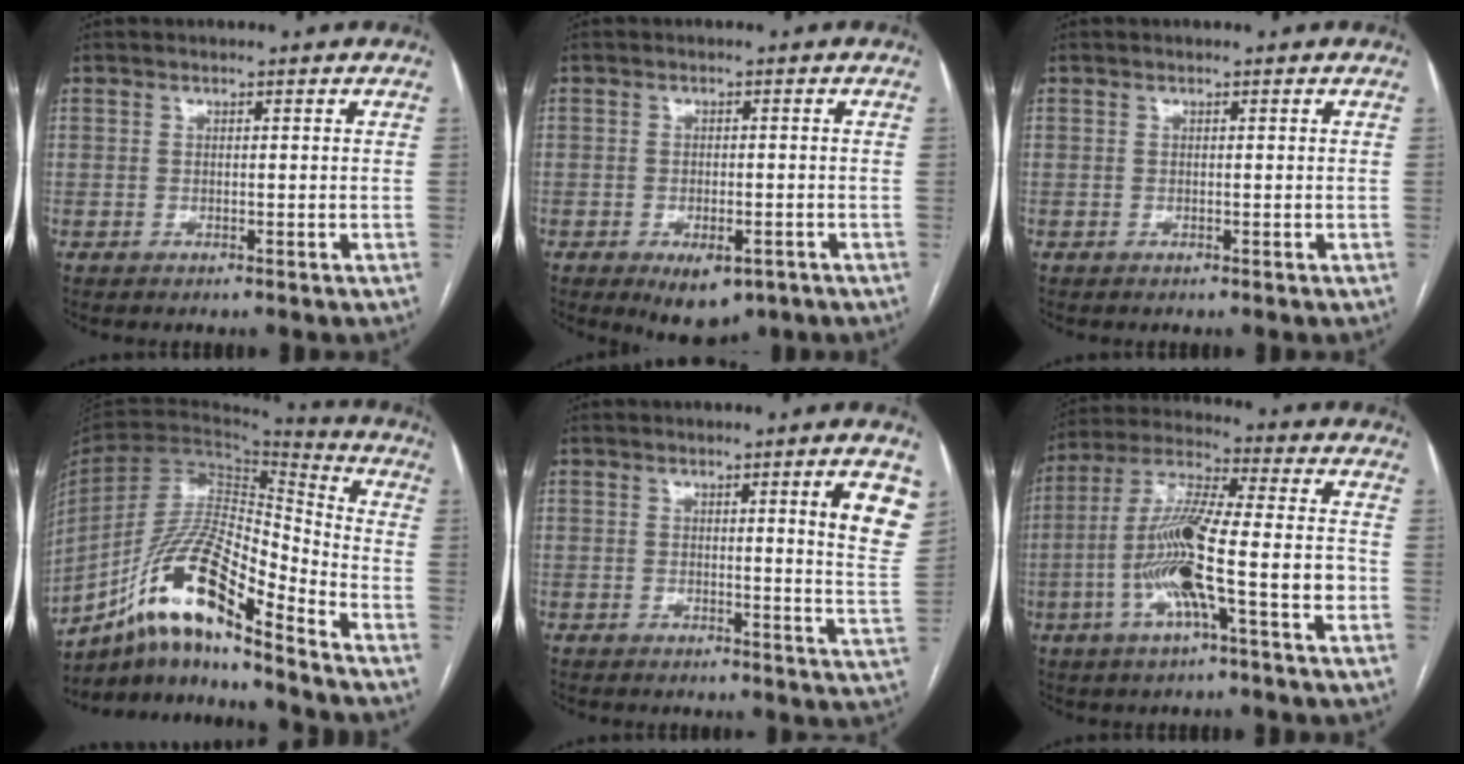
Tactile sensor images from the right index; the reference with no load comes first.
{"total": 6.1, "force": [-3.4, 2.8, 4.2], "torque": [-0.057, -0.006, -0.039]}
{"total": 0.0}
{"total": 17.1, "force": [-11.6, 2.8, 12.2], "torque": [-0.232, 0.012, -0.207]}
{"total": 7.9, "force": [3.4, 0.2, 7.2], "torque": [-0.077, -0.020, 0.032]}
{"total": 14.7, "force": [-4.1, 1.3, 14.1], "torque": [-0.268, 0.009, -0.076]}